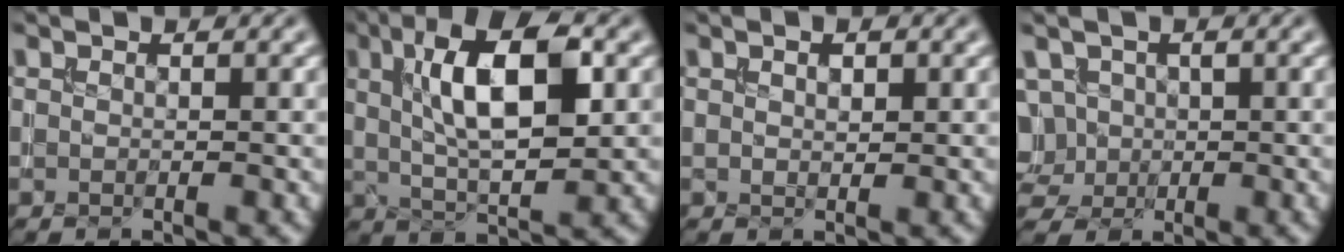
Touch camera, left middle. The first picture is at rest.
{"total": 9.0, "force": [2.3, 3.3, 8.1], "torque": [-0.134, 0.011, 0.033]}
{"total": 1.1, "force": [0.5, 0.6, 0.8], "torque": [-0.012, 0.000, 0.010]}
{"total": 4.8, "force": [0.5, 4.2, 2.2], "torque": [-0.049, 0.025, 0.005]}